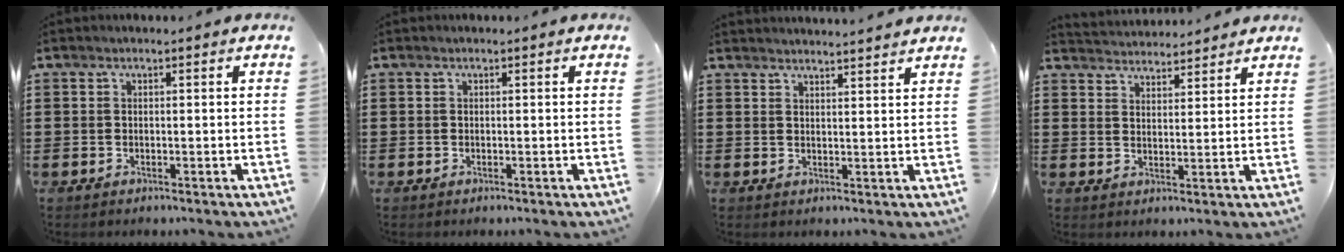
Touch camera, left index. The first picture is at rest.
{"total": 0.0}
{"total": 2.5, "force": [2.5, -0.6, 0.1], "torque": [-0.008, -0.010, 0.048]}
{"total": 3.3, "force": [3.3, 0.1, -0.4], "torque": [-0.003, -0.014, 0.061]}